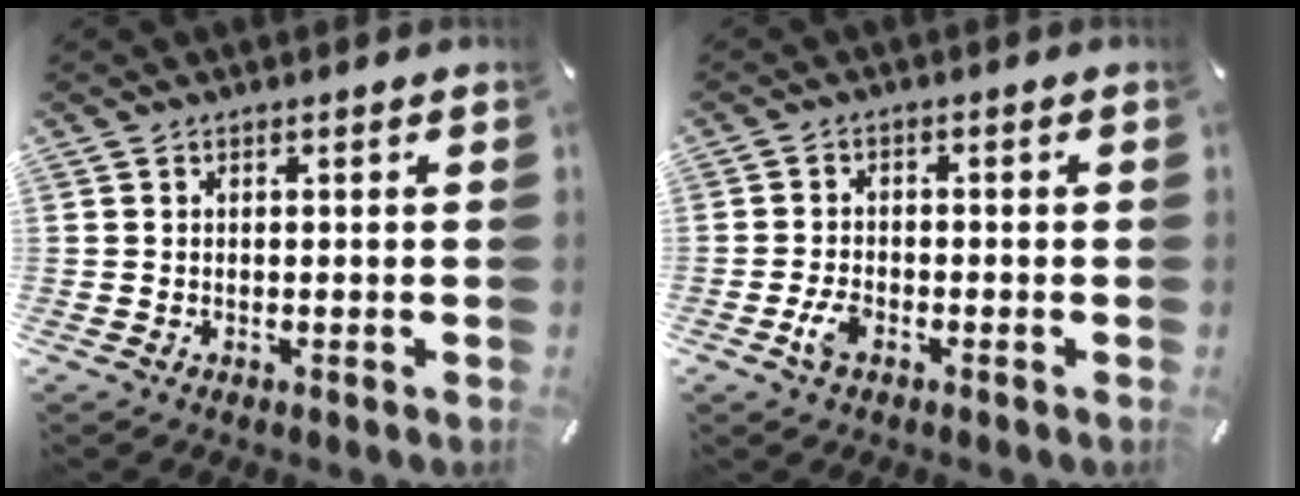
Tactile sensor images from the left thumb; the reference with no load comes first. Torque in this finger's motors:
{"motor_torque": [-0.02, 0.37, 0.01, 0.00, 0.06]}